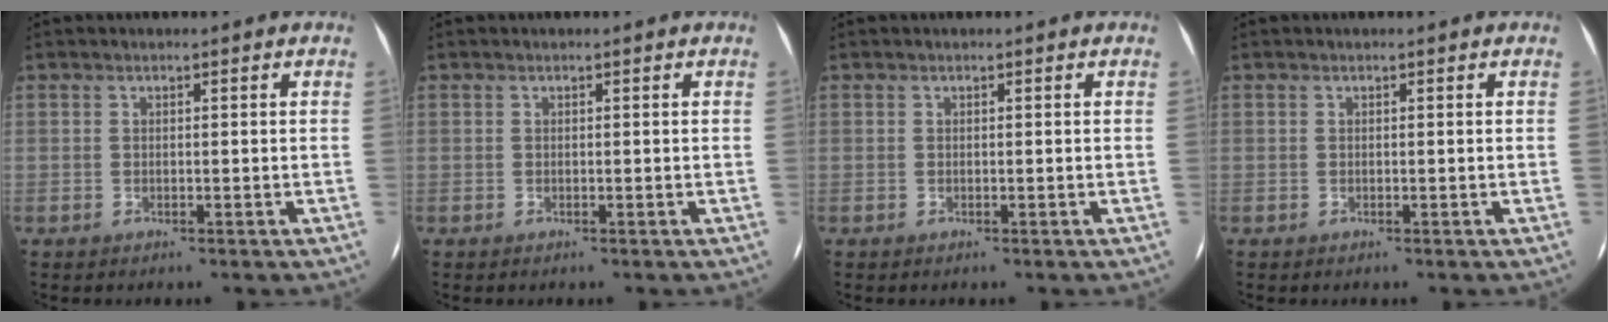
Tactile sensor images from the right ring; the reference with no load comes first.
{"total": 0.0}
{"total": 0.0}
{"total": 0.0}